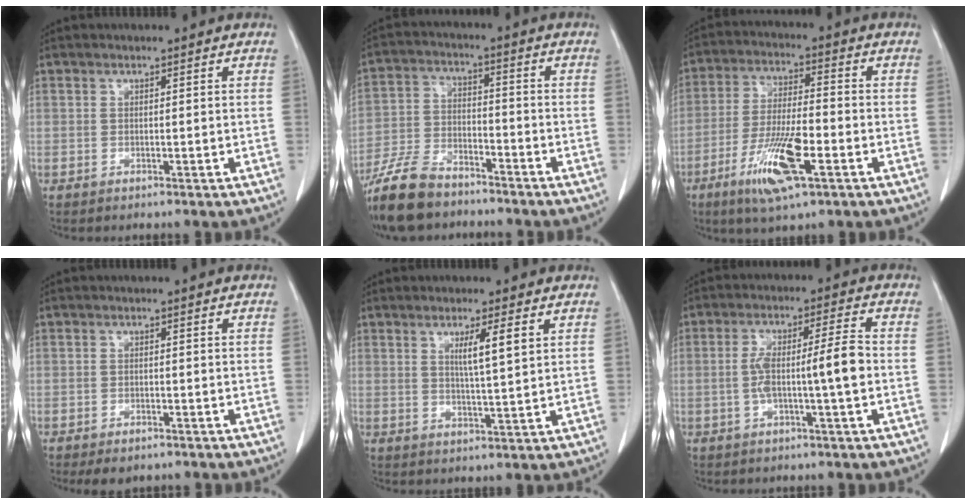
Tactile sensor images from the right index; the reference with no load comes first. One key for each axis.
{"total": 10.7, "fx": -8.7, "fy": 3.9, "fz": 4.8, "tx": -0.102, "ty": -0.017, "tz": -0.166}
{"total": 11.5, "fx": -5.2, "fy": 2.1, "fz": 10.1, "tx": -0.196, "ty": -0.017, "tz": -0.091}
{"total": 2.7, "fx": -1.9, "fy": 1.3, "fz": 1.3, "tx": -0.017, "ty": -0.001, "tz": -0.022}
{"total": 4.9, "fx": 2.0, "fy": -0.2, "fz": 4.4, "tx": -0.075, "ty": -0.007, "tz": 0.035}
{"total": 7.5, "fx": -1.2, "fy": 0.1, "fz": 7.4, "tx": -0.141, "ty": 0.018, "tz": -0.018}